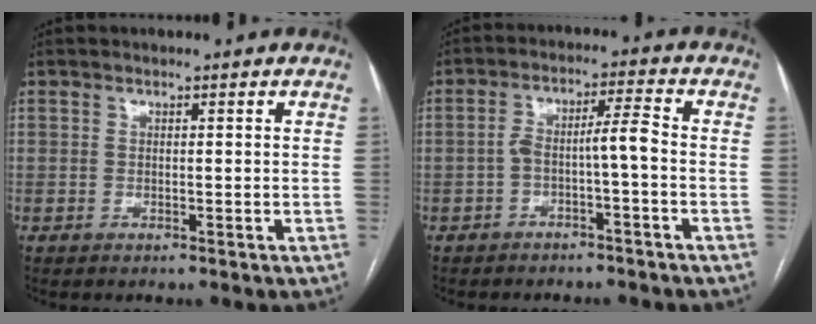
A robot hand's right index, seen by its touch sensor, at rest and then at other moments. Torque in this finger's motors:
{"motor_torque": [0.61, -0.13, 0.24, 0.09]}